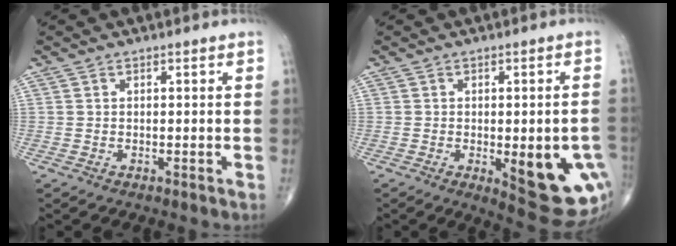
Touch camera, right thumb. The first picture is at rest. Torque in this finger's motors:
{"motor_torque": [1.51, 1.35, 0.60, -0.72, 0.23]}